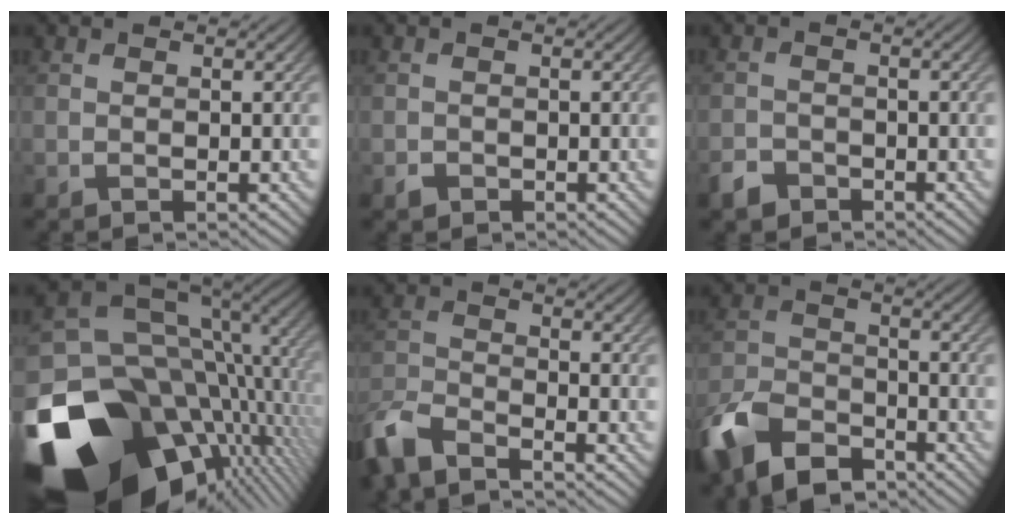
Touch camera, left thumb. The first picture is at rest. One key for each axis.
{"total": 0.9, "fx": -0.6, "fy": 0.6, "fz": 0.3, "tx": -0.004, "ty": -0.004, "tz": -0.012}
{"total": 2.4, "fx": -1.9, "fy": 1.4, "fz": 0.7, "tx": -0.013, "ty": -0.003, "tz": -0.043}
{"total": 20.8, "fx": -5.2, "fy": 14.0, "fz": 14.6, "tx": -0.288, "ty": -0.033, "tz": -0.051}
{"total": 6.9, "fx": -5.8, "fy": 1.8, "fz": 3.2, "tx": -0.083, "ty": -0.017, "tz": -0.124}
{"total": 11.4, "fx": -7.8, "fy": 5.9, "fz": 6.0, "tx": -0.147, "ty": -0.021, "tz": -0.156}